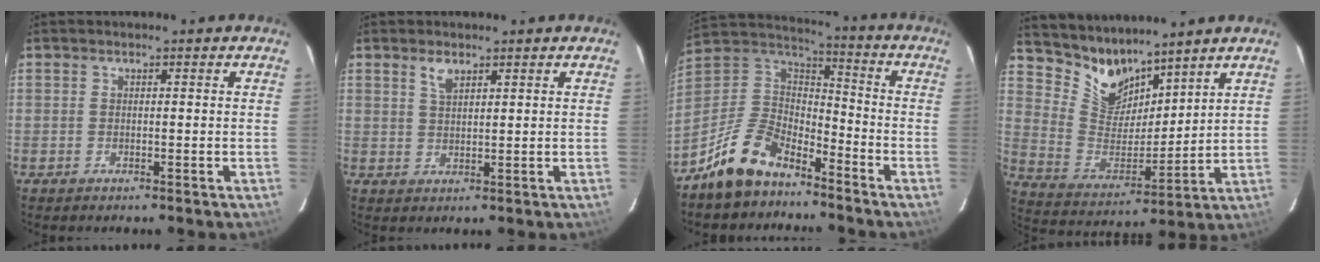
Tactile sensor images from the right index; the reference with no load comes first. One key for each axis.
{"total": 2.6, "fx": 1.8, "fy": 1.1, "fz": 1.6, "tx": -0.029, "ty": 0.002, "tz": 0.034}
{"total": 14.7, "fx": -10.6, "fy": 7.0, "fz": 7.3, "tx": -0.175, "ty": 0.020, "tz": -0.194}
{"total": 10.9, "fx": 9.4, "fy": 4.6, "fz": 3.0, "tx": -0.069, "ty": -0.007, "tz": 0.192}